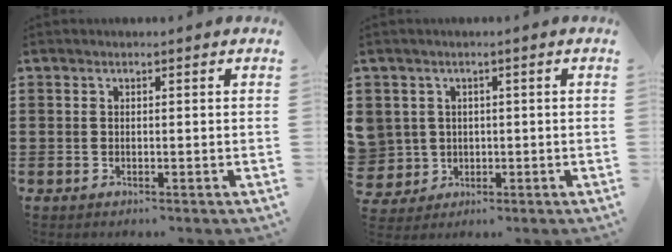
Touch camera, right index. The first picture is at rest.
{"total": 3.7, "force": [0.3, 3.7, 0.1], "torque": [-0.026, 0.011, 0.002]}